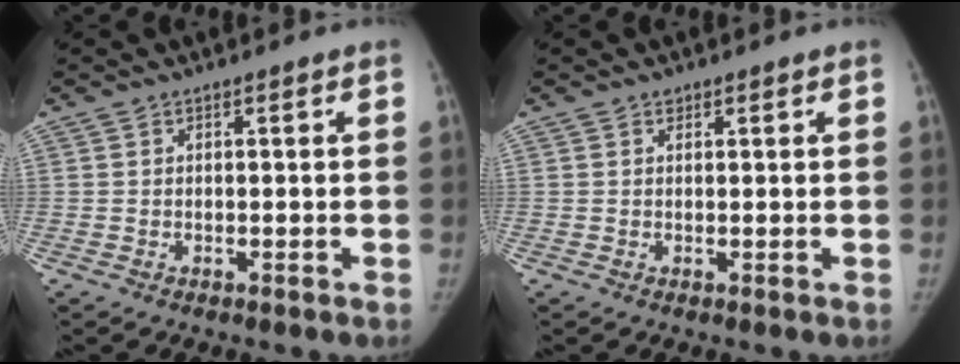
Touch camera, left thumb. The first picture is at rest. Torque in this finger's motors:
{"motor_torque": [0.21, 0.06, 0.26, -0.53, 0.09]}